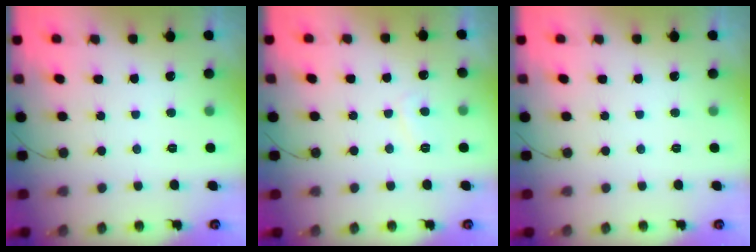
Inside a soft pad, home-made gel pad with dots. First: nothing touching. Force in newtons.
{"total": 3.0, "press": 3.0, "slide": 0.5}
{"total": 0.0}